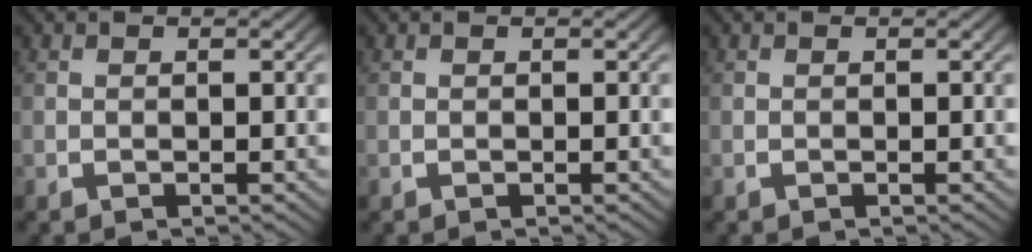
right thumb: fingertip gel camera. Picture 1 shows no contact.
{"total": 0.0}
{"total": 0.0}